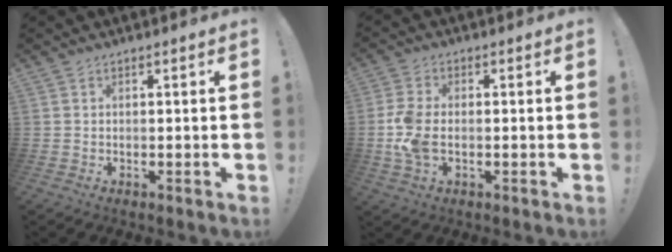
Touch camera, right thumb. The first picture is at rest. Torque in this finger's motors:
{"motor_torque": [-0.22, 0.42, 0.60, -0.53, 0.05]}